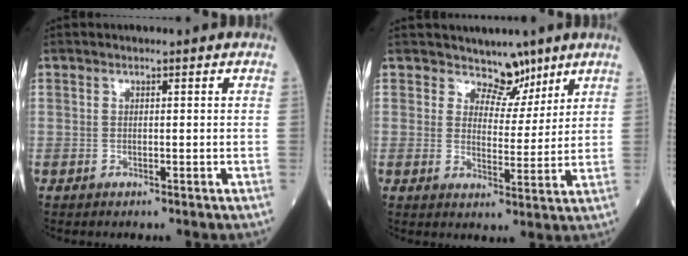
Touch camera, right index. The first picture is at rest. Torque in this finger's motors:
{"motor_torque": [0.10, 0.09, 0.00, 0.01]}